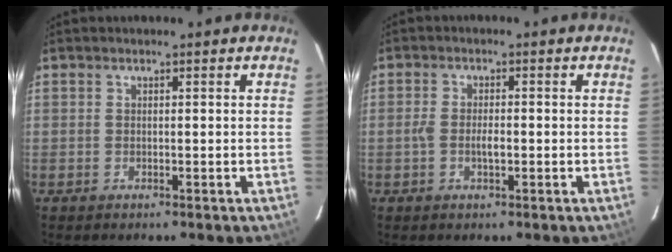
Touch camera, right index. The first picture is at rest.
{"total": 3.0, "force": [-0.8, 1.2, 2.6], "torque": [-0.054, 0.002, -0.016]}